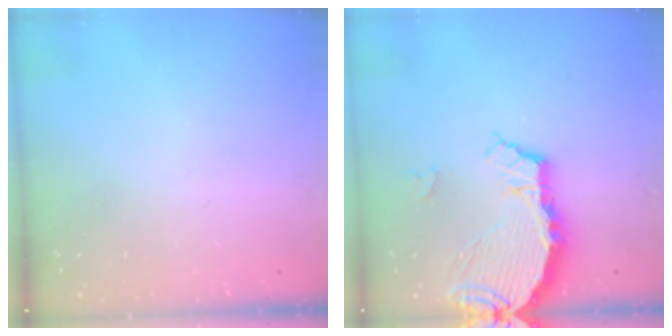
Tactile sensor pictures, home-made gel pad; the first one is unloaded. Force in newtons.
{"total": 6.4, "press": 6.4, "slide": 0.8}